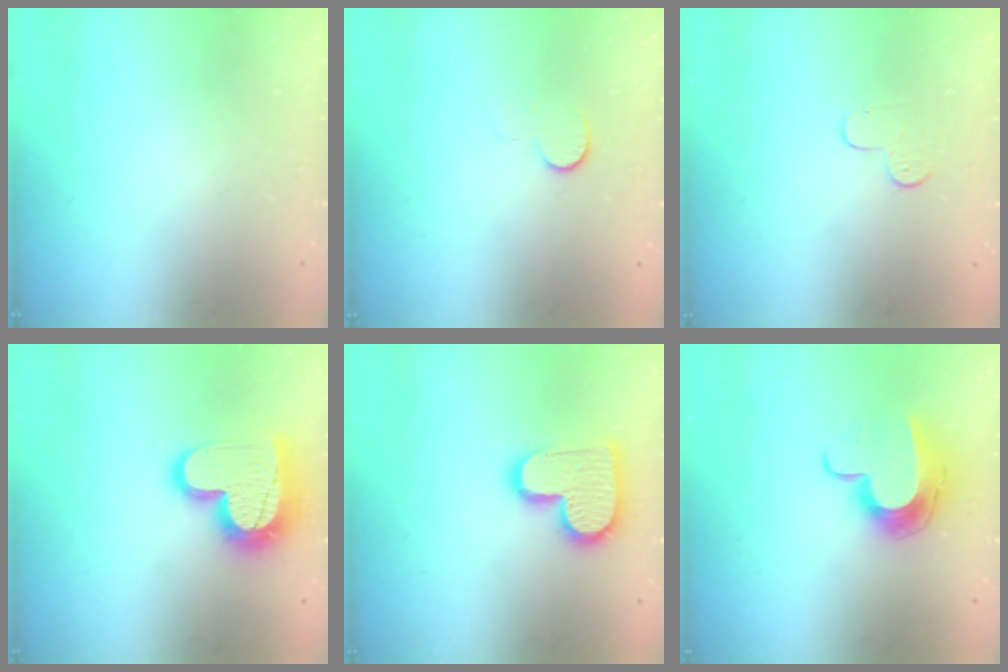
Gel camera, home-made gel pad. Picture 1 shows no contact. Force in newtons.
{"total": 5.1, "press": 5.1, "slide": 0.5}
{"total": 3.9, "press": 3.8, "slide": 0.4}
{"total": 18.1, "press": 18.0, "slide": 1.5}
{"total": 15.4, "press": 15.4, "slide": 1.1}
{"total": 11.6, "press": 11.6, "slide": 0.2}